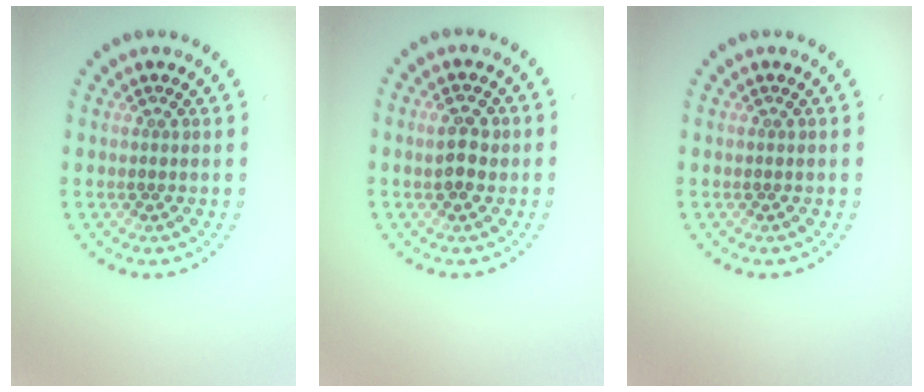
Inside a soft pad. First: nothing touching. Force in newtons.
{"total": 2.4, "press": 2.3, "slide": 0.4}
{"total": 0.0}